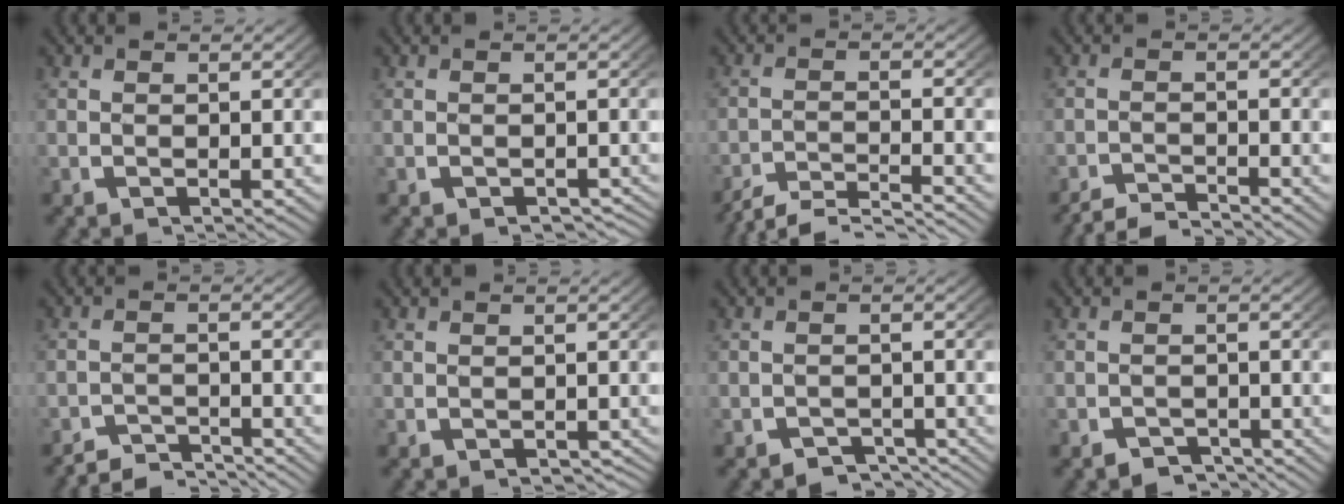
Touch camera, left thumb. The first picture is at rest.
{"total": 2.1, "force": [-1.9, 0.7, 0.5], "torque": [-0.003, -0.005, -0.027]}
{"total": 5.7, "force": [-5.0, 1.7, 2.2], "torque": [-0.036, -0.015, -0.083]}
{"total": 2.9, "force": [-2.8, 0.5, 0.5], "torque": [-0.004, -0.007, -0.056]}
{"total": 3.9, "force": [-3.7, 0.7, 0.8], "torque": [-0.008, -0.011, -0.071]}
{"total": 1.3, "force": [-1.2, 0.5, 0.3], "torque": [-0.002, -0.003, -0.017]}
{"total": 3.2, "force": [-2.8, 1.3, 1.0], "torque": [-0.006, -0.014, -0.044]}
{"total": 2.6, "force": [-2.4, 1.0, 0.6], "torque": [-0.002, -0.012, -0.040]}